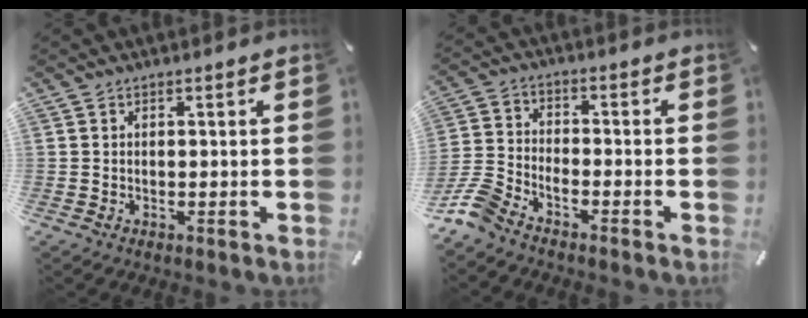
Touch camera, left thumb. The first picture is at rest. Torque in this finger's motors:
{"motor_torque": [-0.63, 0.74, 0.38, 0.62, 0.06]}